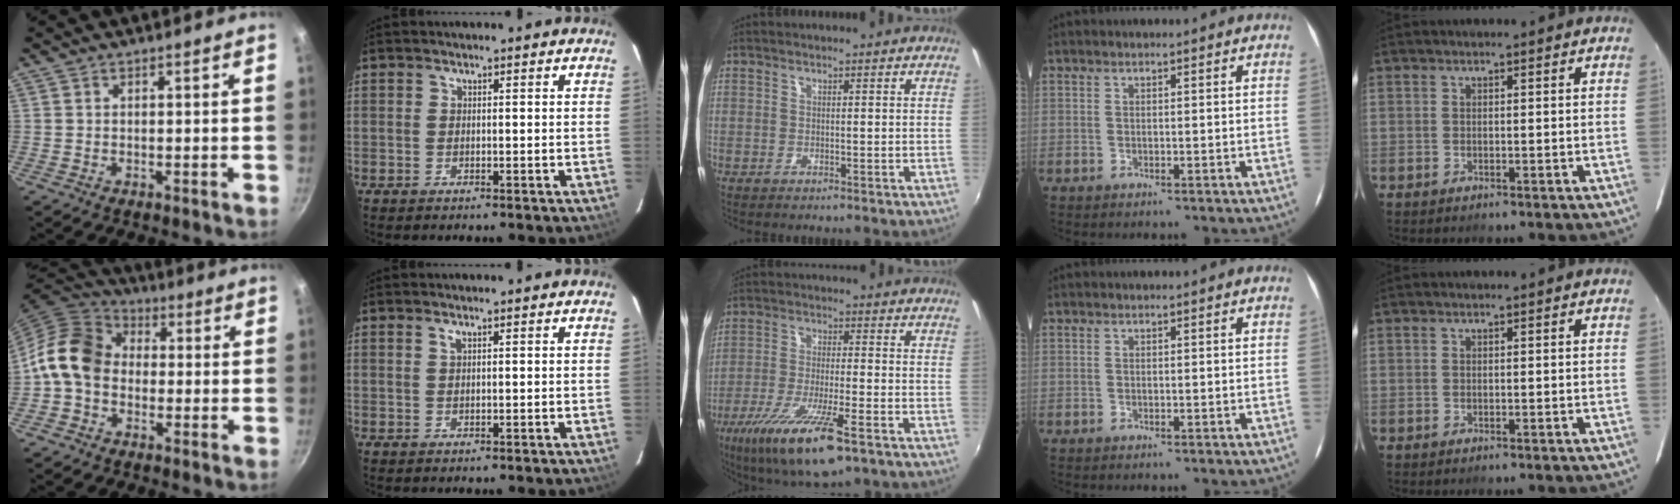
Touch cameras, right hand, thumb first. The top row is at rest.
{"thumb": {"total": 11.2, "force": [-0.8, 8.9, 6.7], "torque": [-0.096, 0.028, -0.040]}, "index": {"total": 0.7, "force": [0.4, 0.1, 0.5], "torque": [-0.010, 0.003, 0.008]}, "middle": {"total": 14.9, "force": [-8.6, 2.8, 11.8], "torque": [-0.235, -0.044, -0.154]}}